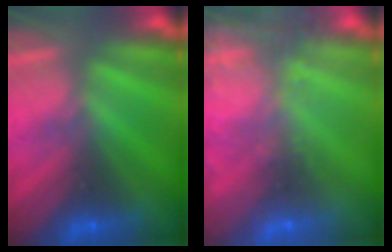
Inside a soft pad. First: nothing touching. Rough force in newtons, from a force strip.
{"total": 8.8}